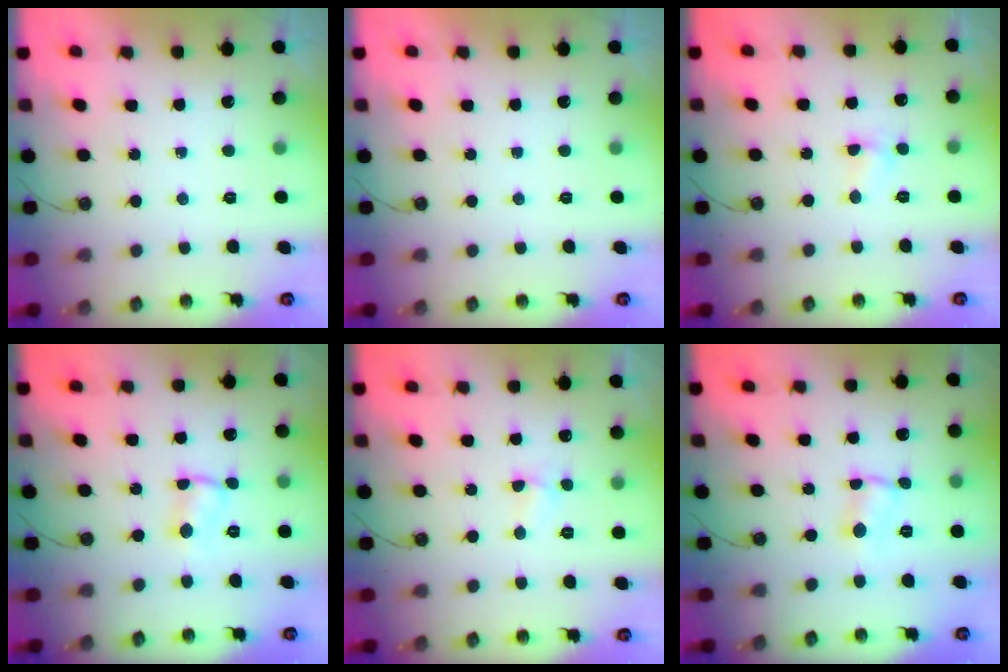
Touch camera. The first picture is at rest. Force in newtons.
{"total": 0.0}
{"total": 4.7, "press": 4.6, "slide": 0.6}
{"total": 1.4, "press": 1.4, "slide": 0.1}
{"total": 3.0, "press": 2.9, "slide": 0.4}
{"total": 1.0, "press": 1.0, "slide": 0.2}